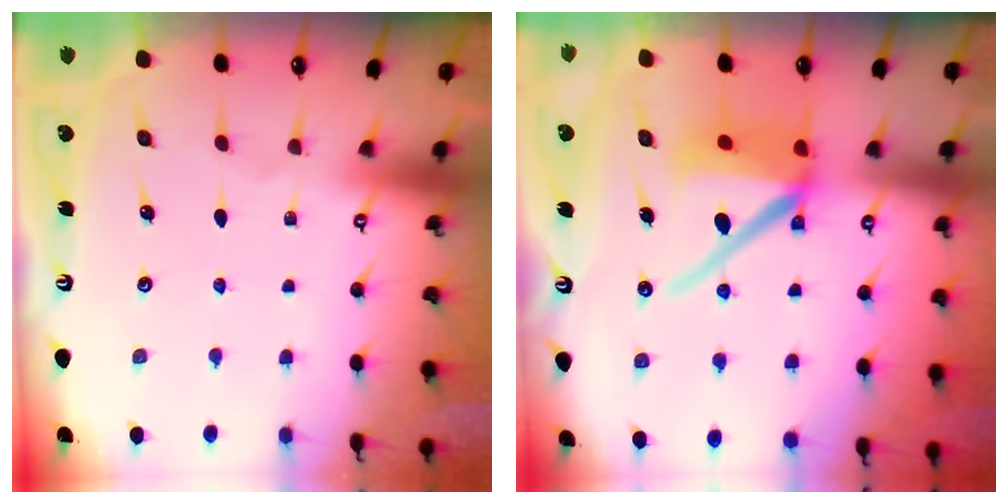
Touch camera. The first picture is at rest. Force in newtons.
{"total": 11.9, "press": 11.8, "slide": 1.5}